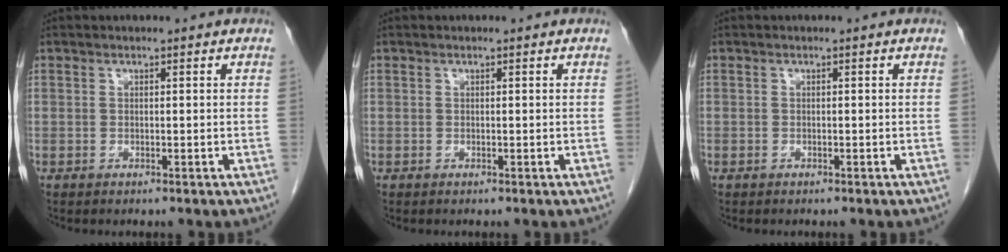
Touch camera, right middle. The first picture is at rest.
{"total": 0.0}
{"total": 0.0}